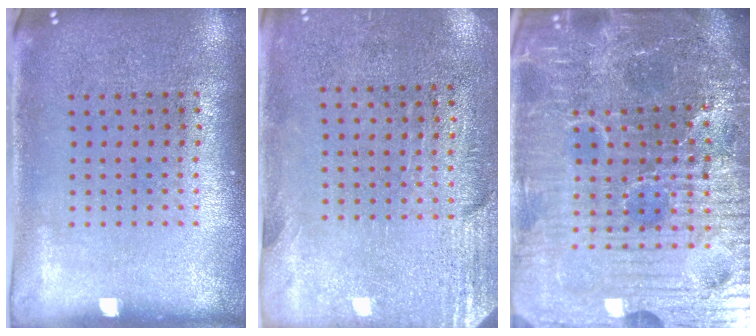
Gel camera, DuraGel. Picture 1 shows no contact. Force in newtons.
{"total": 2.8, "press": 2.4, "slide": 1.5}
{"total": 7.1, "press": 6.4, "slide": 3.0}